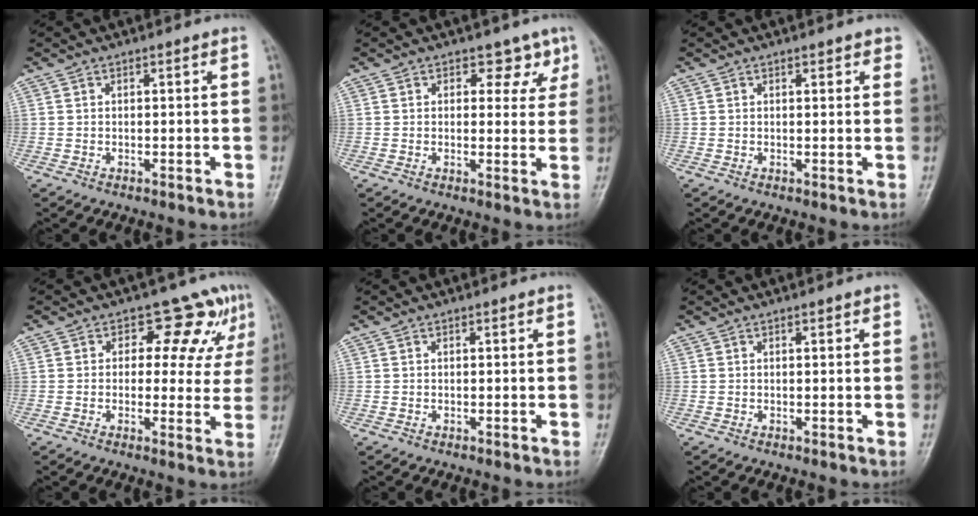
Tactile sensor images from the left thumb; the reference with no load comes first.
{"total": 4.3, "force": [2.5, 3.0, 1.7], "torque": [0.015, -0.009, 0.027]}
{"total": 2.2, "force": [1.4, 1.0, 1.3], "torque": [-0.001, -0.004, 0.013]}
{"total": 8.5, "force": [4.4, 5.6, 4.7], "torque": [-0.011, -0.015, 0.046]}
{"total": 0.0}
{"total": 0.9, "force": [0.5, 0.4, 0.6], "torque": [-0.006, 0.000, 0.004]}